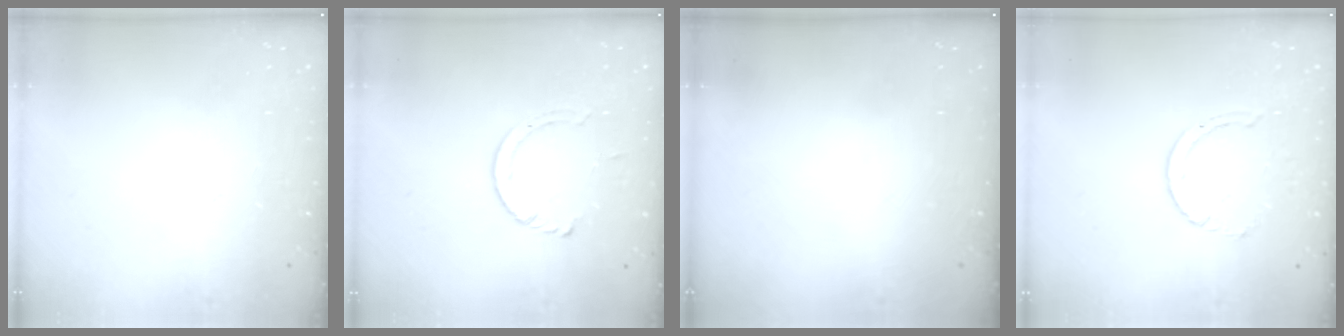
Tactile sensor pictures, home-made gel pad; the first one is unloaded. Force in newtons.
{"total": 3.9, "press": 3.9, "slide": 0.4}
{"total": 0.0}
{"total": 2.9, "press": 2.9, "slide": 0.4}